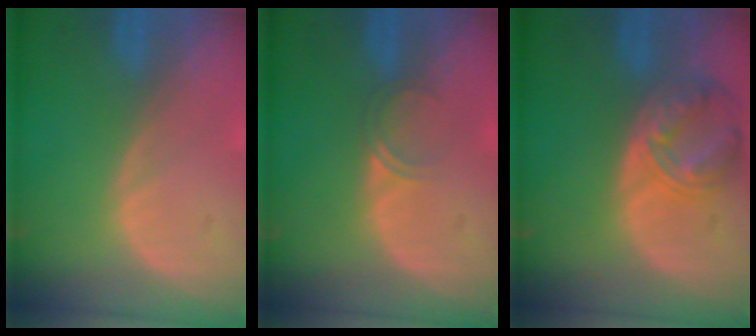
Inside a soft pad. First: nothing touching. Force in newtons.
{"total": 1.8, "press": 1.5, "slide": 1.1}
{"total": 8.2, "press": 7.2, "slide": 4.0}